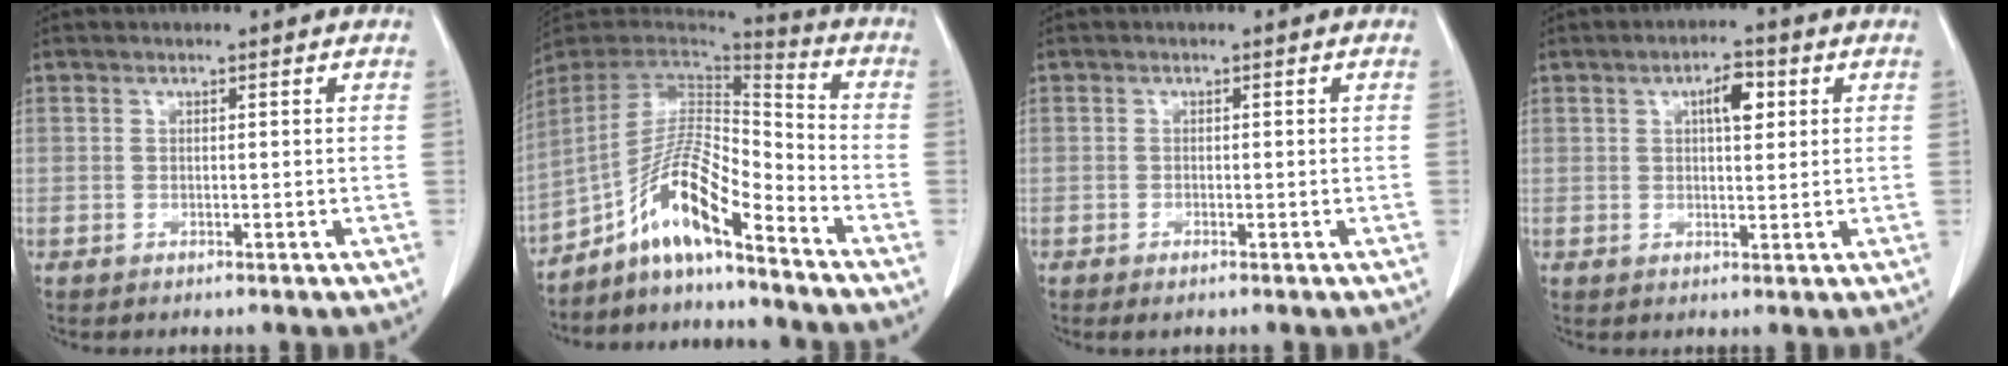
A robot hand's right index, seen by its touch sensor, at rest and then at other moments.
{"total": 12.5, "force": [-8.7, 1.7, 8.8], "torque": [-0.160, 0.017, -0.157]}
{"total": 1.2, "force": [-0.8, 0.3, 0.8], "torque": [-0.014, -0.002, -0.009]}
{"total": 4.4, "force": [1.5, 1.6, 3.8], "torque": [-0.062, 0.008, 0.022]}